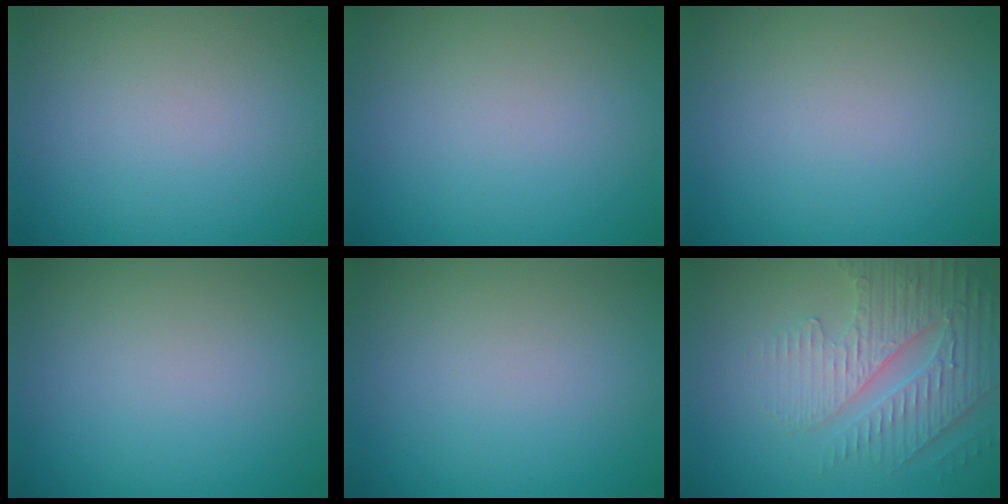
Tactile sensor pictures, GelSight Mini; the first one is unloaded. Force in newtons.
{"total": 0.0}
{"total": 0.0}
{"total": 0.0}
{"total": 0.0}
{"total": 4.3, "press": 4.1, "slide": 1.4}